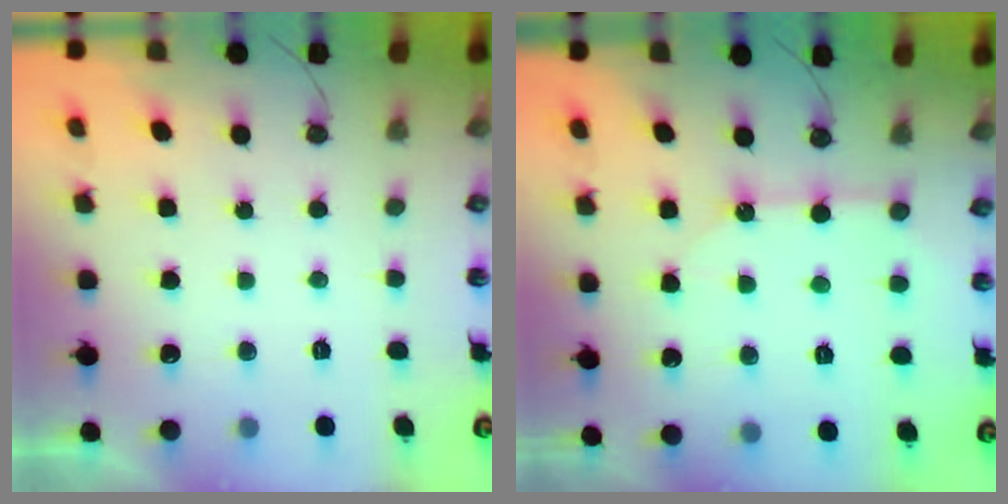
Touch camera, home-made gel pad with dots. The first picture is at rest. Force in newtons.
{"total": 8.0, "press": 8.0, "slide": 0.4}